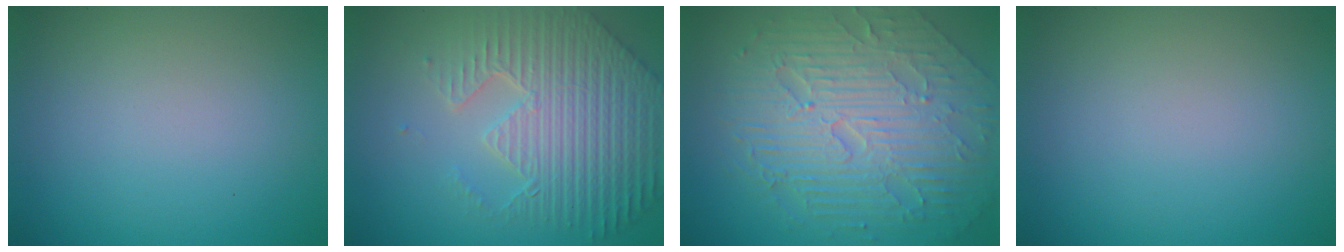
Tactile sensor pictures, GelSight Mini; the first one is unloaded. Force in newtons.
{"total": 7.8, "press": 5.8, "slide": 5.2}
{"total": 10.0, "press": 6.7, "slide": 7.5}
{"total": 0.0}